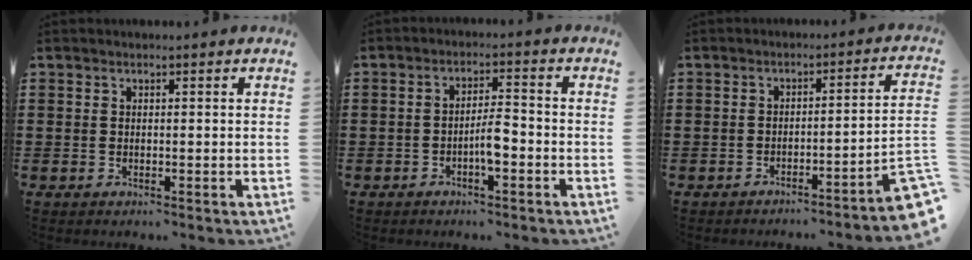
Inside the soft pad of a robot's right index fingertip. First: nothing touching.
{"total": 4.3, "force": [-1.5, 1.1, 3.8], "torque": [-0.073, 0.004, -0.031]}
{"total": 4.0, "force": [-3.0, -0.4, 2.6], "torque": [-0.045, -0.016, -0.060]}